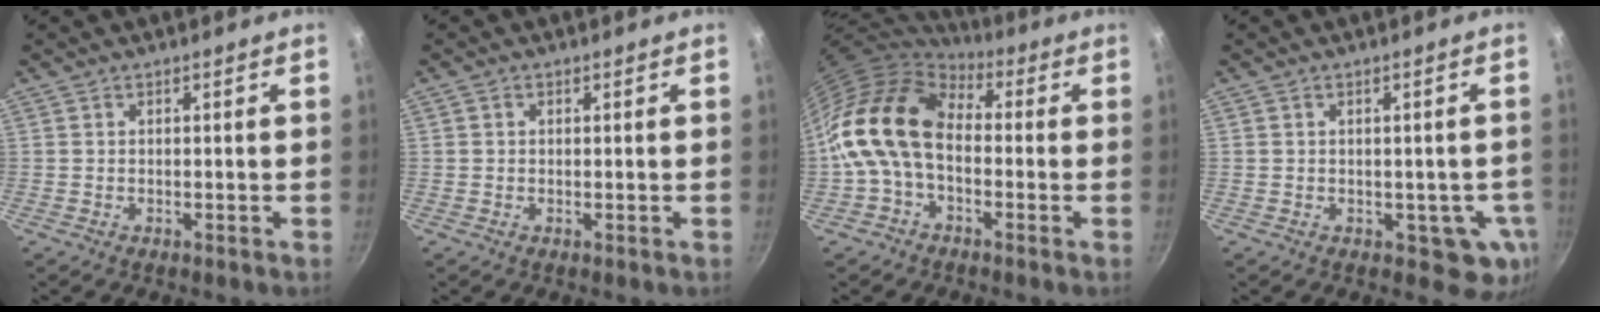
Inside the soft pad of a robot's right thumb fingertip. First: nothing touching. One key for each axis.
{"total": 0.8, "fx": 0.2, "fy": 0.7, "fz": 0.3, "tx": -0.004, "ty": 0.005, "tz": 0.002}
{"total": 15.3, "fx": -0.4, "fy": 10.4, "fz": 11.2, "tx": -0.185, "ty": 0.034, "tz": -0.026}
{"total": 5.8, "fx": -1.0, "fy": 4.0, "fz": 4.1, "tx": -0.020, "ty": 0.008, "tz": -0.007}